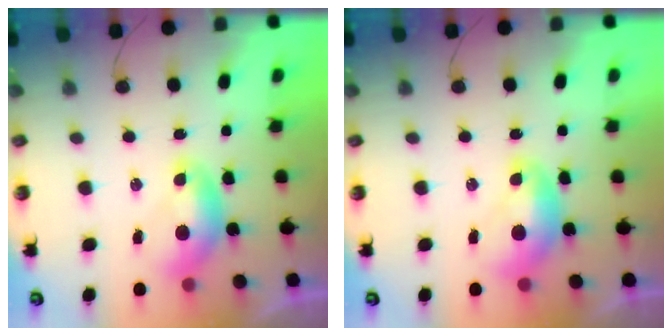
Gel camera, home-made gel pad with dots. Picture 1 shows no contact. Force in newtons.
{"total": 1.6, "press": 1.6, "slide": 0.2}